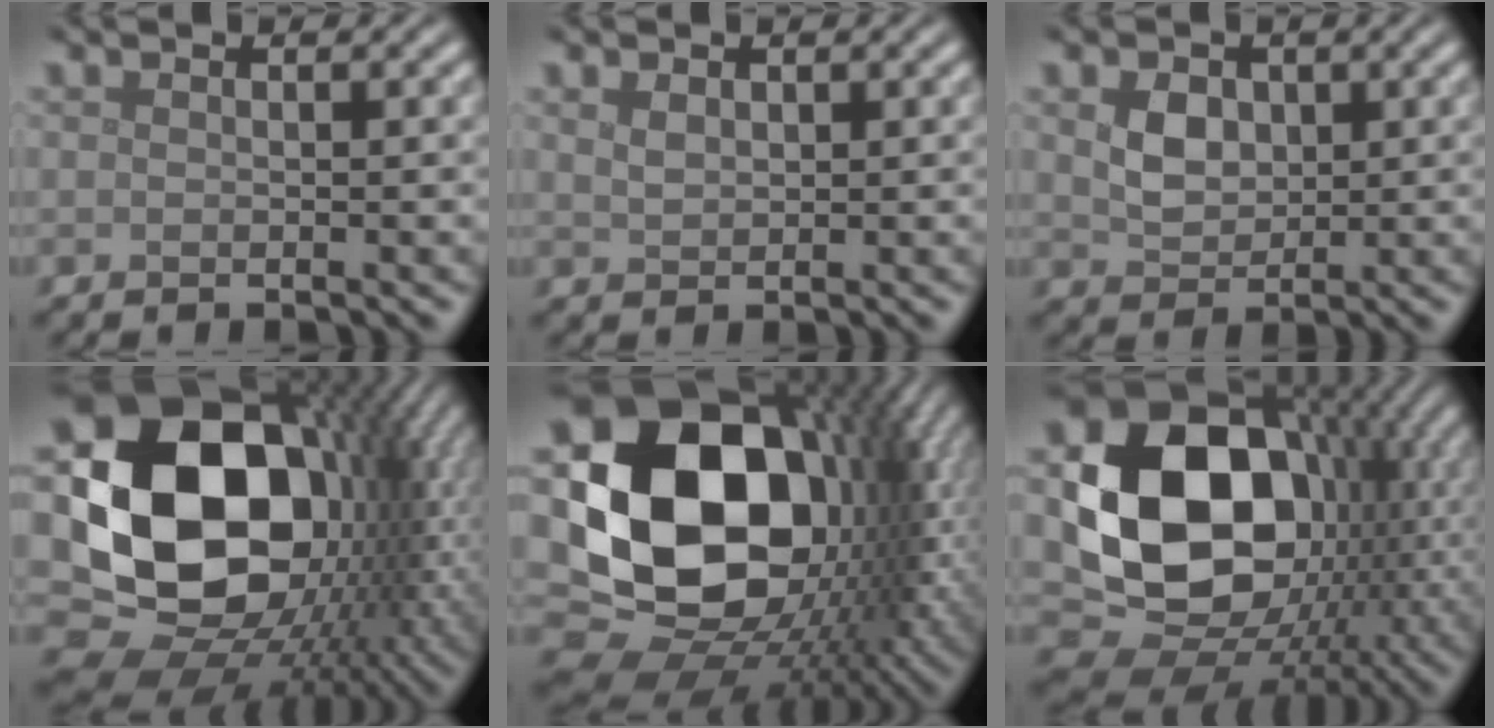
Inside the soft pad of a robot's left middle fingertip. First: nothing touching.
{"total": 1.2, "force": [0.7, 0.7, 0.7], "torque": [-0.016, 0.000, 0.016]}
{"total": 2.6, "force": [0.8, 2.0, 1.5], "torque": [-0.032, -0.001, 0.015]}
{"total": 19.9, "force": [0.7, 14.8, 13.2], "torque": [-0.260, -0.006, 0.031]}
{"total": 19.6, "force": [1.0, 14.2, 13.5], "torque": [-0.269, -0.006, 0.035]}
{"total": 16.6, "force": [0.7, 13.2, 9.9], "torque": [-0.159, -0.017, 0.005]}